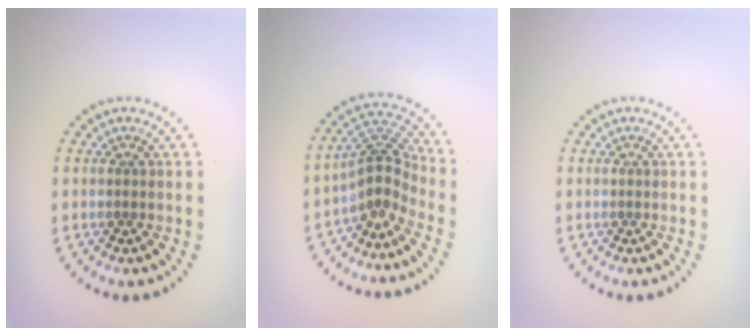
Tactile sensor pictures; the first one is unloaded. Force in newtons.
{"total": 3.4, "press": 2.5, "slide": 2.3}
{"total": 0.0}